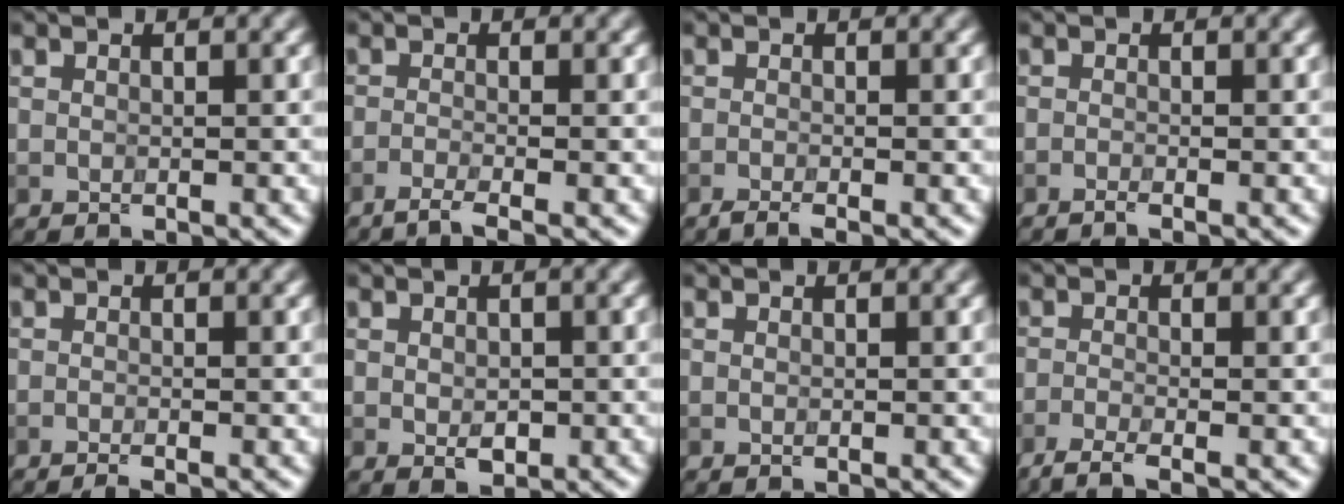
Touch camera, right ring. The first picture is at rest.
{"total": 2.4, "force": [-1.6, 0.4, 1.7], "torque": [-0.029, -0.003, -0.044]}
{"total": 1.5, "force": [-1.1, 0.2, 1.0], "torque": [-0.019, -0.005, -0.027]}
{"total": 0.9, "force": [-0.7, 0.1, 0.6], "torque": [-0.011, -0.003, -0.018]}
{"total": 1.3, "force": [-1.0, 0.1, 0.8], "torque": [-0.016, 0.000, -0.021]}
{"total": 1.5, "force": [-0.2, 1.1, 1.1], "torque": [-0.017, -0.002, -0.002]}
{"total": 0.0}
{"total": 2.9, "force": [-2.1, 0.6, 1.9], "torque": [-0.040, -0.004, -0.052]}